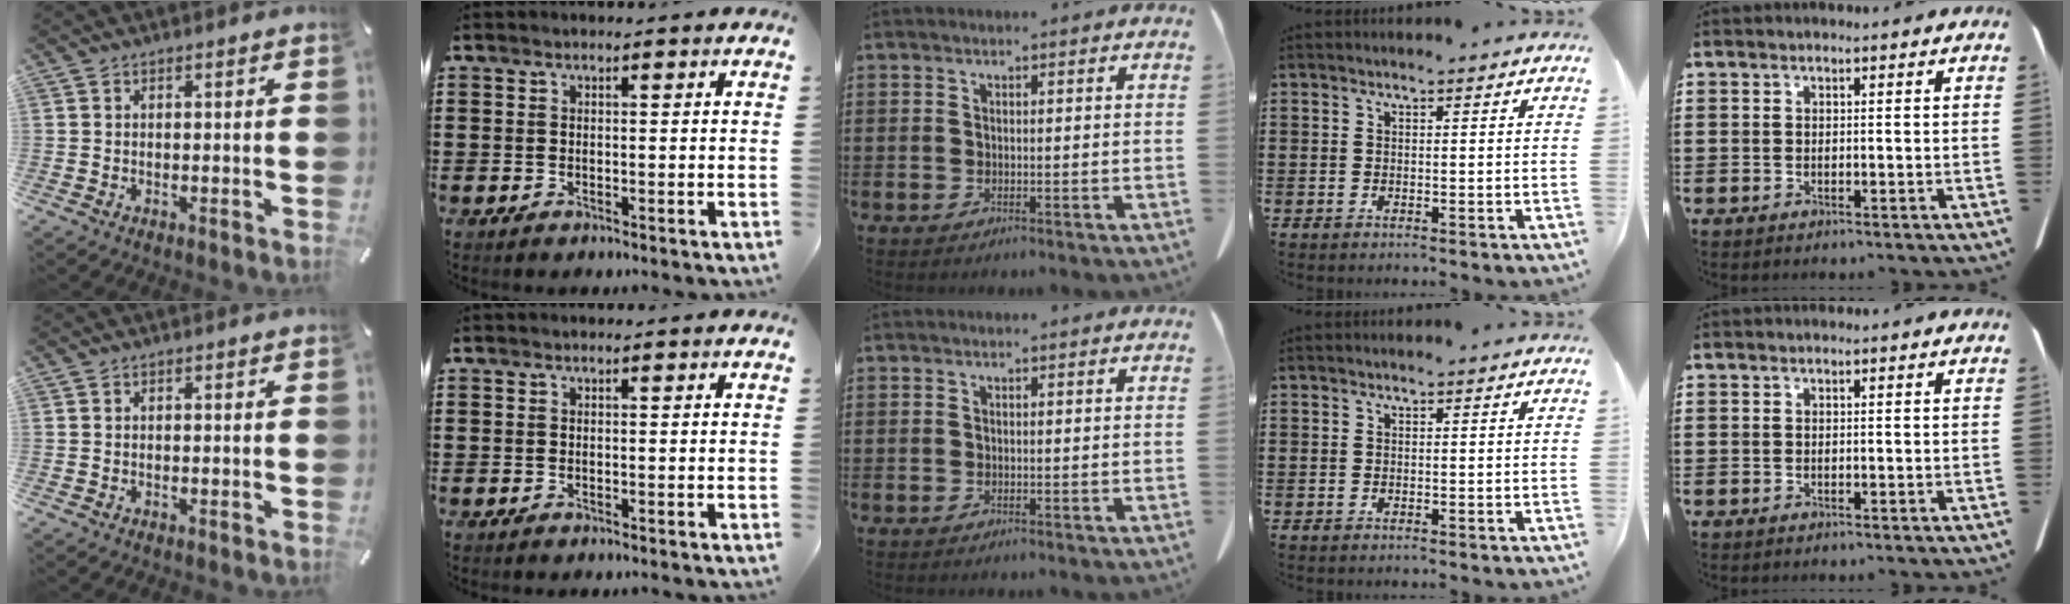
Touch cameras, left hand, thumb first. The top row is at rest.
{}